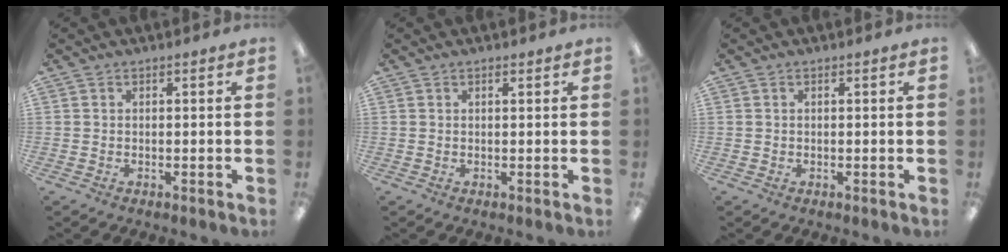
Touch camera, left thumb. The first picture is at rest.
{"total": 0.7, "force": [0.5, 0.1, 0.5], "torque": [-0.004, -0.002, 0.007]}
{"total": 0.0}